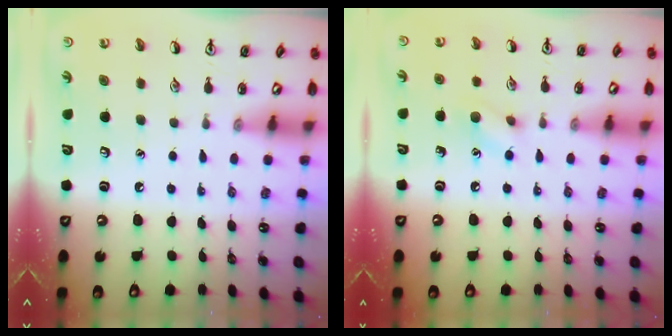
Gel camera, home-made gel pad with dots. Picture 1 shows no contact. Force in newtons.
{"total": 6.7, "press": 6.6, "slide": 0.9}